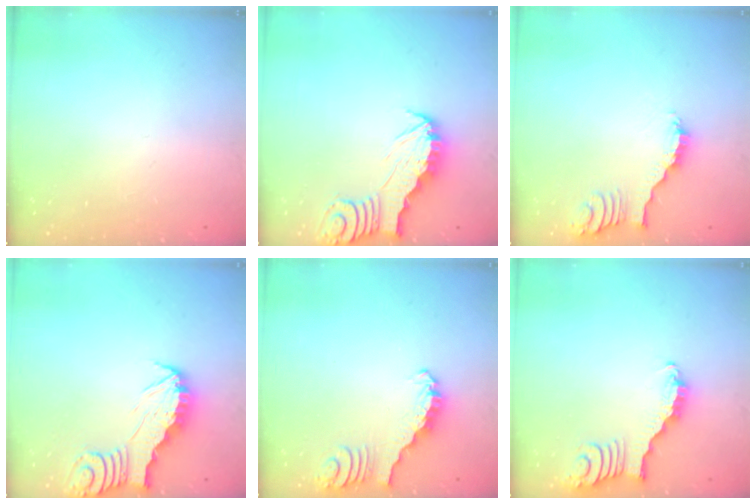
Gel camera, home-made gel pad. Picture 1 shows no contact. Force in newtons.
{"total": 2.9, "press": 2.9, "slide": 0.2}
{"total": 2.2, "press": 2.2, "slide": 0.4}
{"total": 2.7, "press": 2.7, "slide": 0.2}
{"total": 2.9, "press": 2.9, "slide": 0.3}
{"total": 2.8, "press": 2.8, "slide": 0.4}